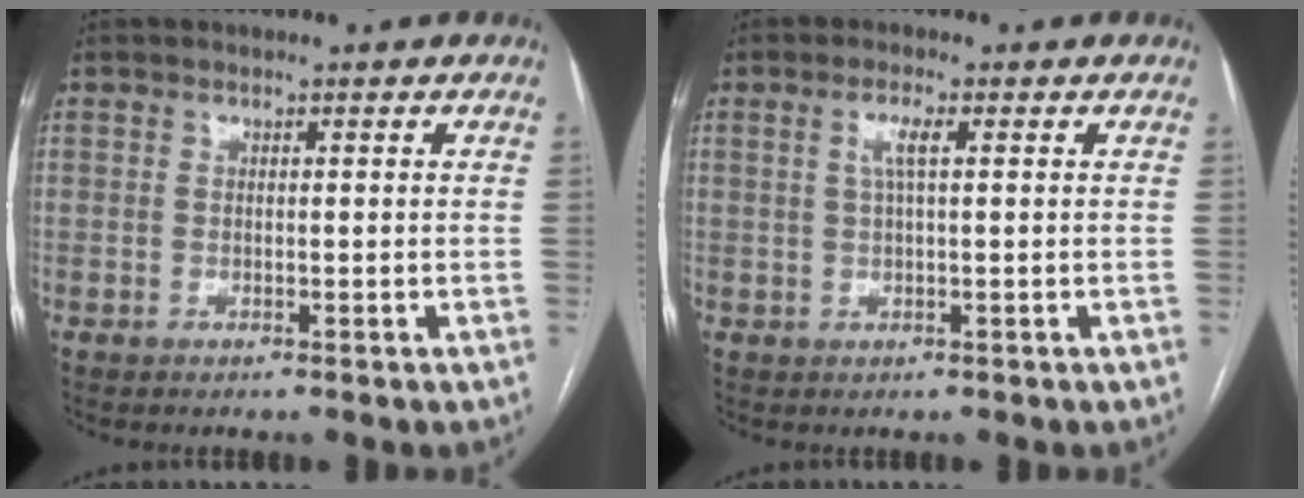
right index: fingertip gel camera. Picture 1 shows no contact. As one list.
[{"total": 2.8, "force": [0.8, 0.3, 2.7], "torque": [-0.055, 0.004, 0.015]}]